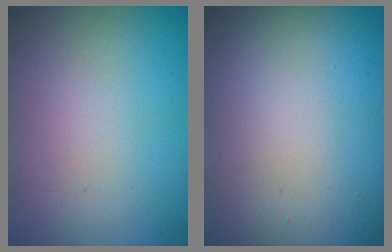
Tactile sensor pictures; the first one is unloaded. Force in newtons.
{"total": 25.8, "press": 25.8, "slide": 1.0}